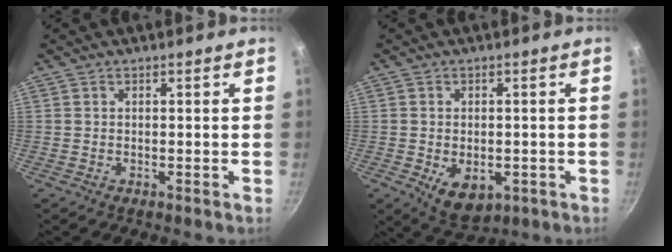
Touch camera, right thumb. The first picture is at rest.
{"total": 7.4, "force": [-1.9, 4.9, 5.2], "torque": [-0.064, -0.006, -0.014]}